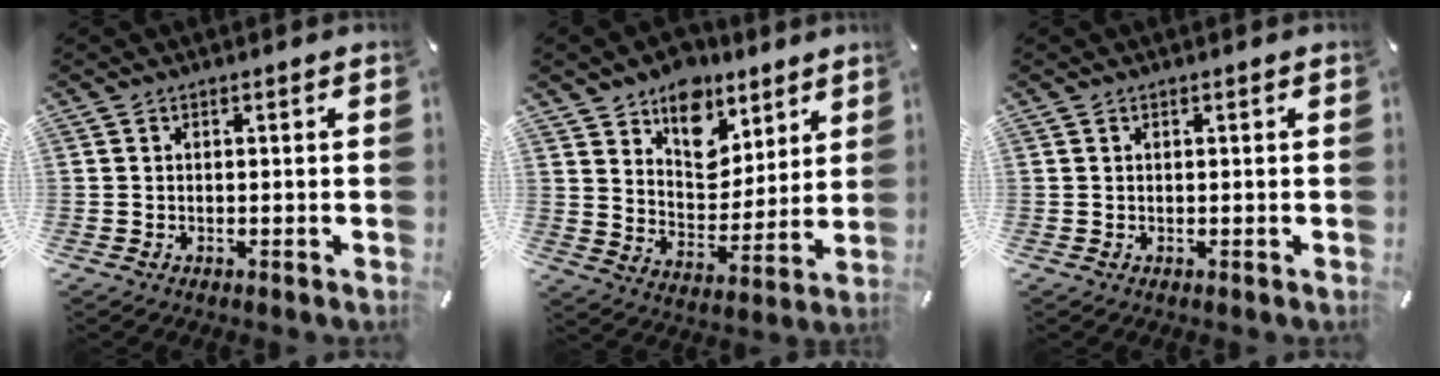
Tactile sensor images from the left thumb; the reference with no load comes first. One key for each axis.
{"total": 12.2, "fx": 8.0, "fy": 8.6, "fz": 3.2, "tx": -0.037, "ty": -0.077, "tz": 0.148}
{"total": 0.0}